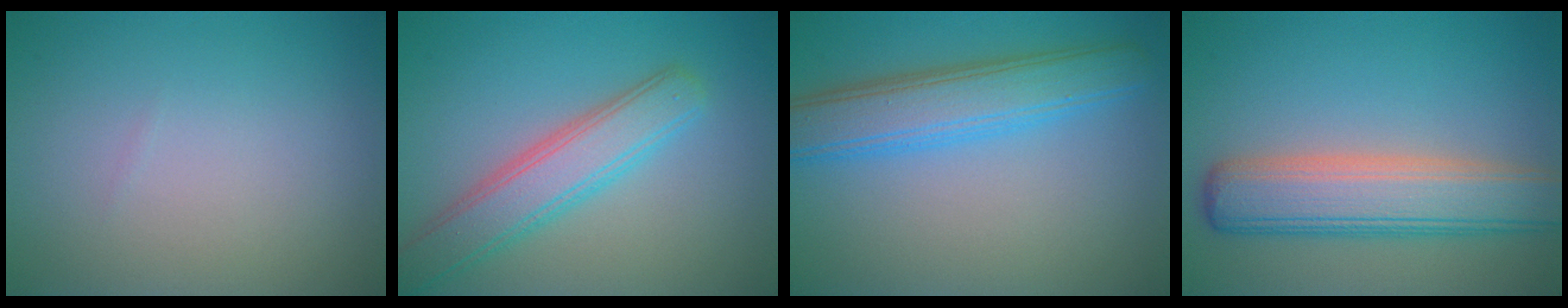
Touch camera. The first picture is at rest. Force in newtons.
{"total": 5.0, "press": 4.9, "slide": 0.3}
{"total": 5.7, "press": 5.7, "slide": 0.1}
{"total": 7.0, "press": 7.0, "slide": 0.6}